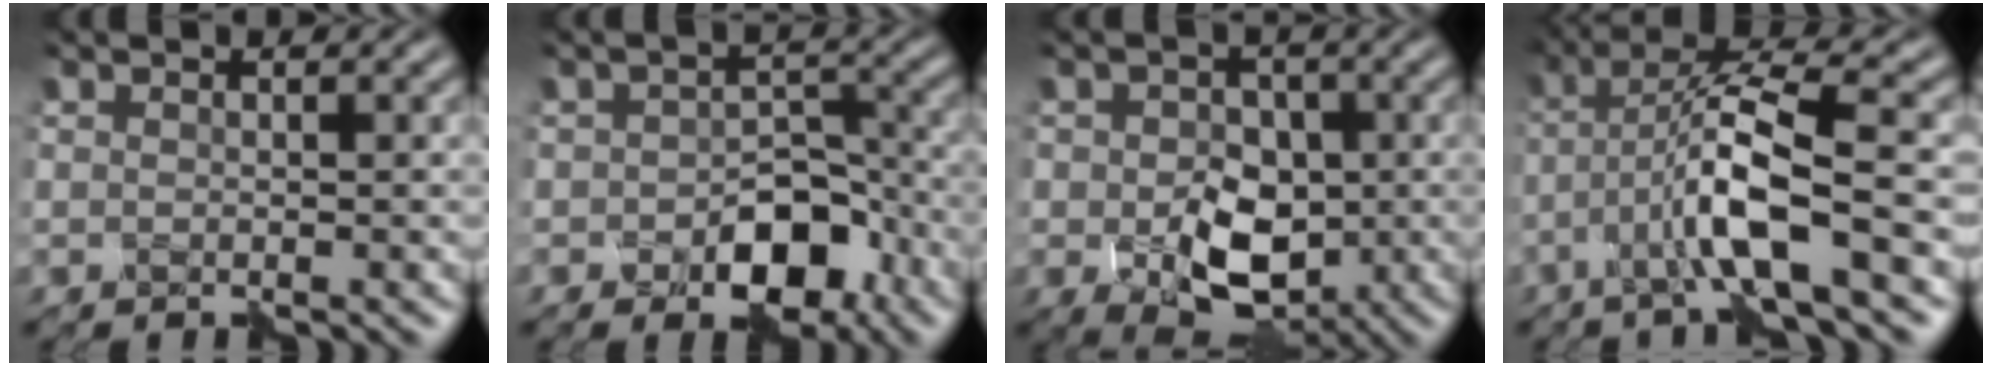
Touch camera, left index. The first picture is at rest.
{"total": 5.4, "force": [-2.4, 3.5, 3.3], "torque": [-0.043, -0.009, -0.037]}
{"total": 6.3, "force": [-1.7, 4.4, 4.2], "torque": [-0.068, -0.014, -0.026]}
{"total": 6.4, "force": [-2.6, 0.9, 5.8], "torque": [-0.108, 0.017, -0.059]}